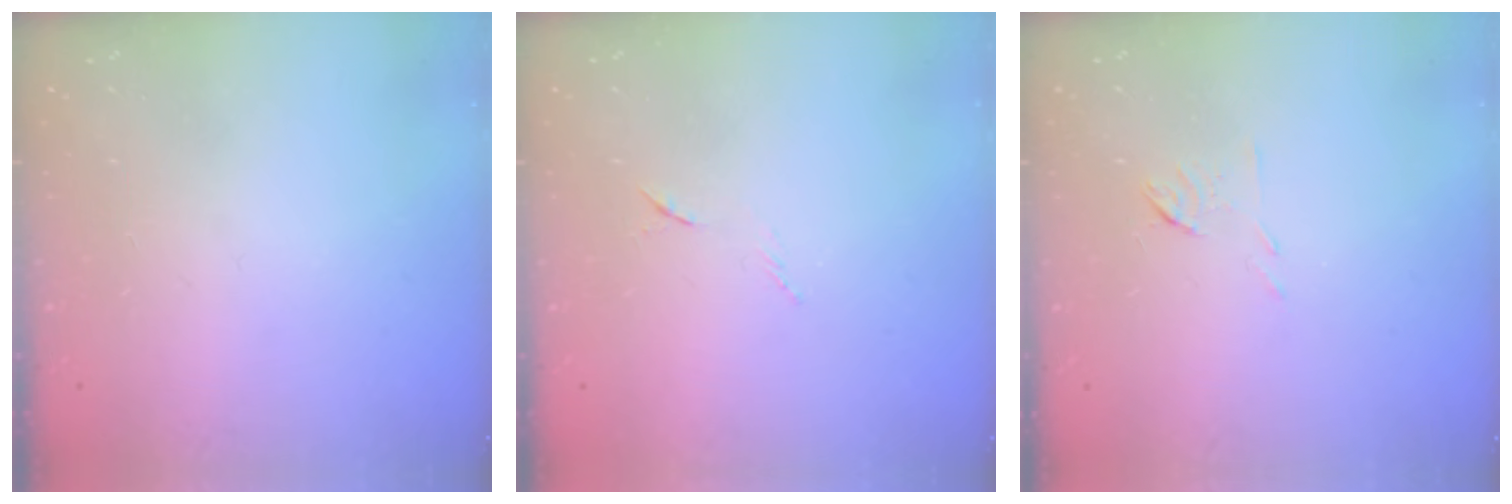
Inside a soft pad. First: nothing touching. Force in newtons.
{"total": 6.2, "press": 6.1, "slide": 0.9}
{"total": 5.3, "press": 5.2, "slide": 1.0}